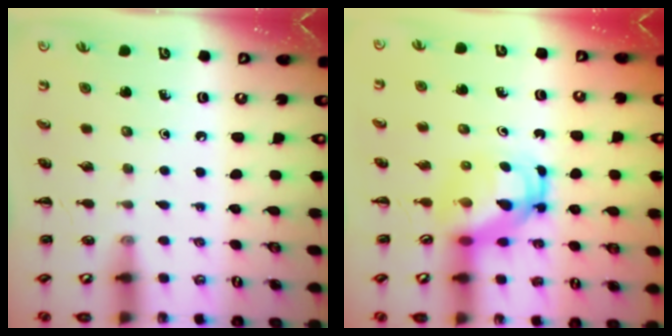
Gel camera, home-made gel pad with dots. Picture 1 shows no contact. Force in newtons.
{"total": 4.9, "press": 4.8, "slide": 0.7}